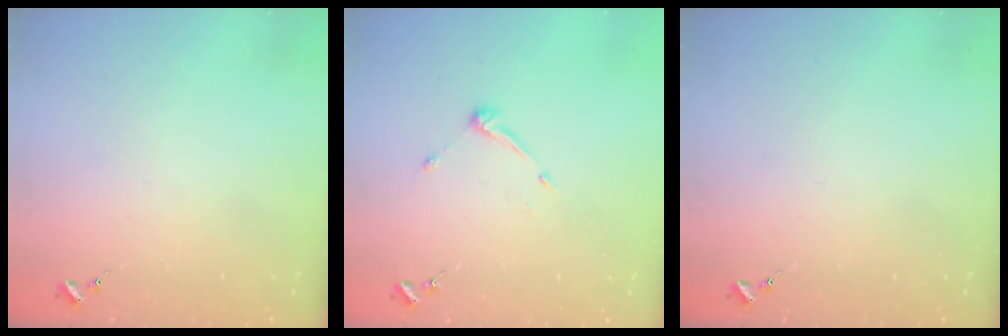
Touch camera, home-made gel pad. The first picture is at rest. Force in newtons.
{"total": 6.6, "press": 6.6, "slide": 0.5}
{"total": 0.0}